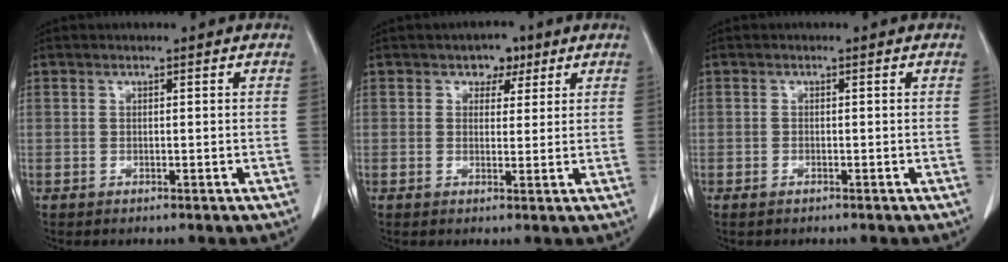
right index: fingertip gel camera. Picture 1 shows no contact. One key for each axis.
{"total": 3.2, "fx": 1.8, "fy": 2.4, "fz": 1.3, "tx": -0.010, "ty": 0.004, "tz": 0.022}
{"total": 0.6, "fx": -0.5, "fy": 0.2, "fz": 0.3, "tx": -0.009, "ty": -0.001, "tz": -0.007}